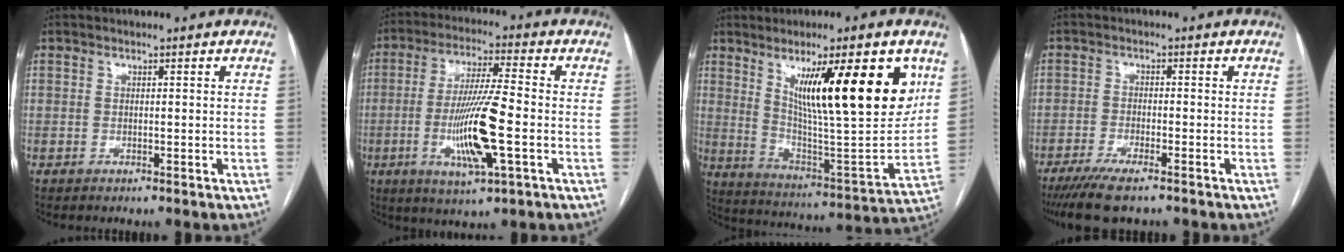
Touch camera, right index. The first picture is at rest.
{"total": 12.8, "force": [-3.1, 0.8, 12.4], "torque": [-0.240, -0.012, -0.059]}
{"total": 21.6, "force": [9.3, 2.7, 19.4], "torque": [-0.281, -0.017, 0.149]}
{"total": 7.3, "force": [-5.6, 1.0, 4.6], "torque": [-0.075, -0.017, -0.090]}